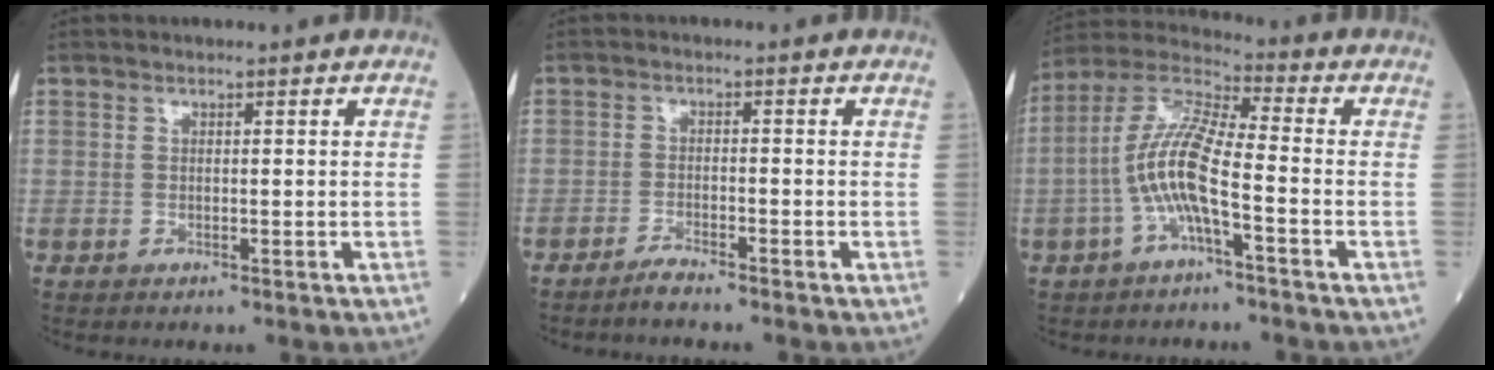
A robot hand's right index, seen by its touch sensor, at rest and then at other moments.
{"total": 2.2, "force": [-2.1, -0.2, 0.7], "torque": [-0.016, -0.006, -0.043]}
{"total": 10.3, "force": [-2.8, 1.3, 9.8], "torque": [-0.209, 0.017, -0.063]}